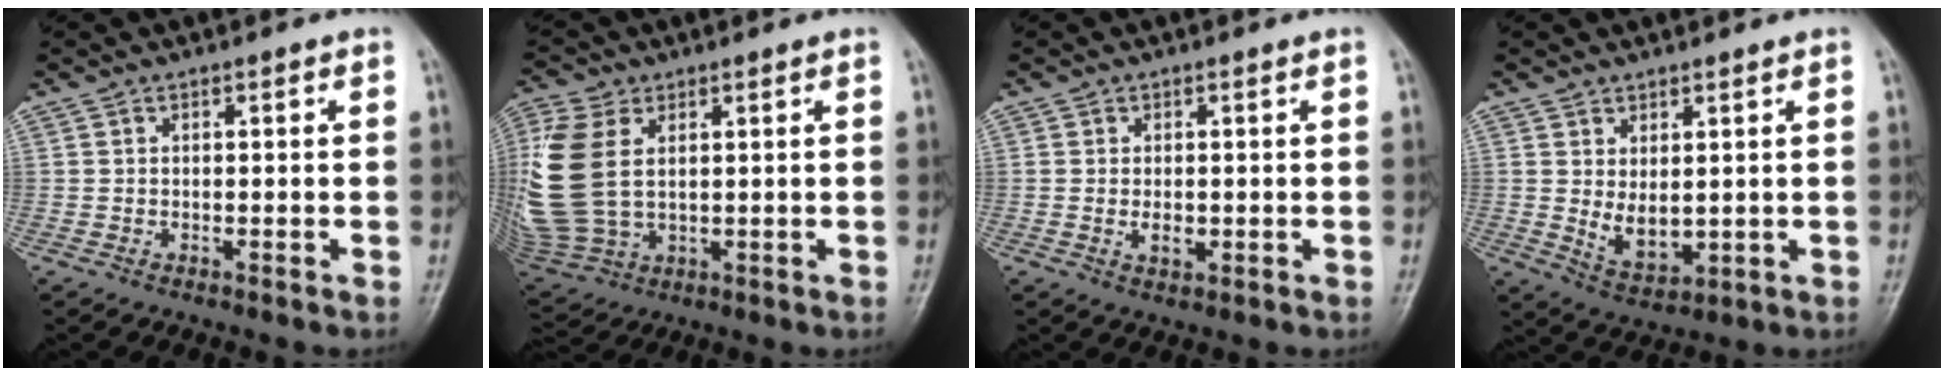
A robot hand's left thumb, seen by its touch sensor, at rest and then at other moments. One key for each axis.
{"total": 15.2, "fx": 2.8, "fy": 9.6, "fz": 11.5, "tx": -0.277, "ty": -0.006, "tz": 0.063}
{"total": 2.3, "fx": -0.2, "fy": 1.3, "fz": 1.9, "tx": -0.029, "ty": -0.003, "tz": 0.001}
{"total": 5.6, "fx": 0.8, "fy": 3.2, "fz": 4.6, "tx": -0.066, "ty": -0.018, "tz": 0.030}